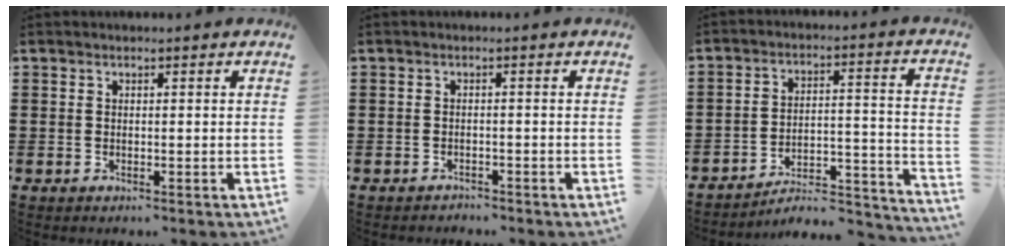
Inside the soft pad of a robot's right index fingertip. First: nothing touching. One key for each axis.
{"total": 1.1, "fx": -1.1, "fy": 0.1, "fz": -0.2, "tx": -0.001, "ty": 0.003, "tz": -0.024}
{"total": 5.9, "fx": -5.2, "fy": 1.7, "fz": 2.1, "tx": -0.031, "ty": 0.003, "tz": -0.104}